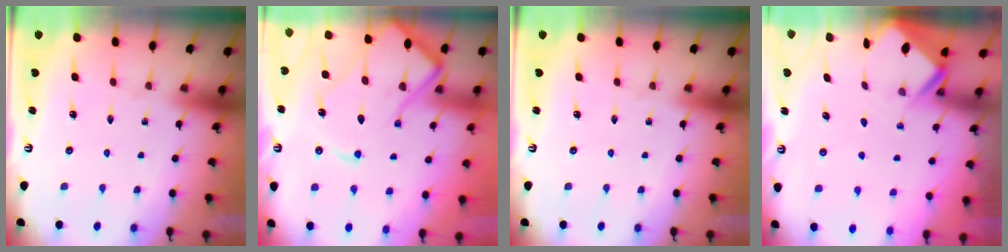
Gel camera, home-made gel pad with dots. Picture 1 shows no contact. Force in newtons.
{"total": 13.8, "press": 13.8, "slide": 1.6}
{"total": 0.0}
{"total": 2.6, "press": 2.6, "slide": 0.1}